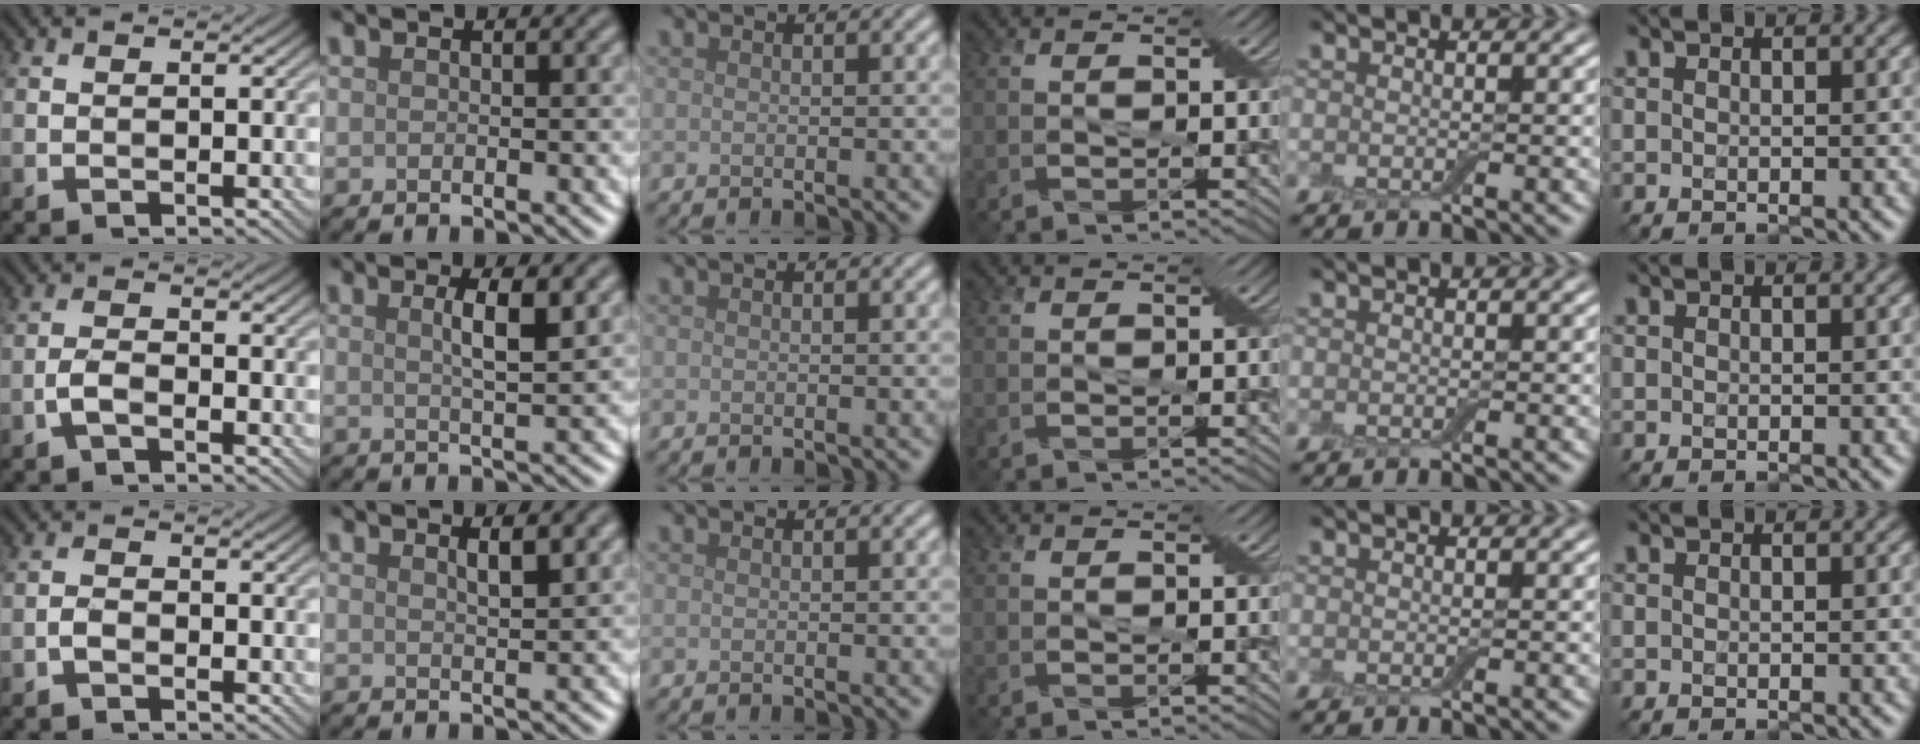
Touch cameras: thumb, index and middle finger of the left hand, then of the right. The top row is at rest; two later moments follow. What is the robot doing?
{"motion": "squeeze", "object": "air blower"}